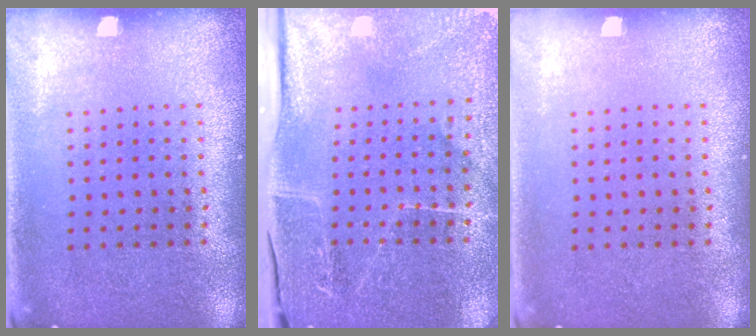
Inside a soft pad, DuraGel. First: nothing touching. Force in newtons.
{"total": 4.1, "press": 3.8, "slide": 1.4}
{"total": 0.0}